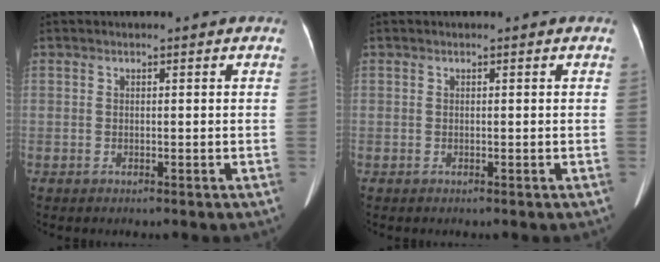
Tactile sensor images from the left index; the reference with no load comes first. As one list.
[{"total": 0.0}]